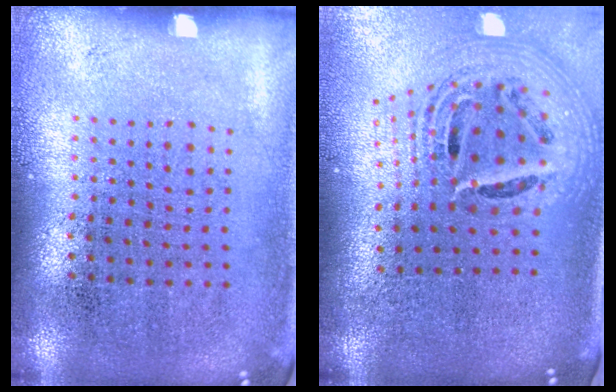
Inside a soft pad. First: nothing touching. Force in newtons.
{"total": 2.7, "press": 1.8, "slide": 1.9}